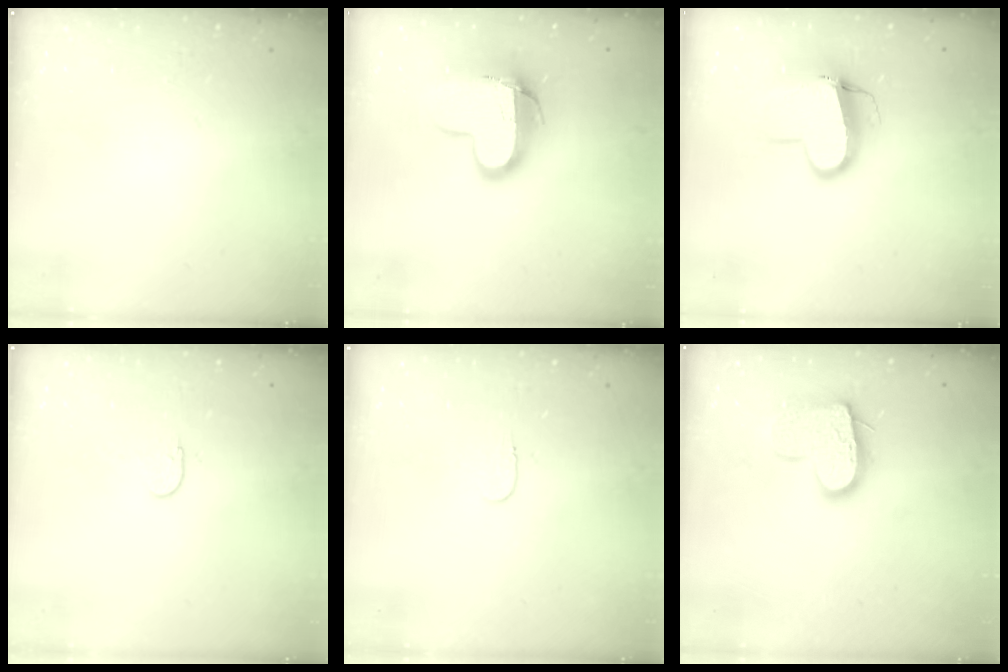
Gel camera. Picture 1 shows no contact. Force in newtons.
{"total": 12.8, "press": 12.7, "slide": 1.4}
{"total": 11.6, "press": 11.6, "slide": 1.2}
{"total": 3.8, "press": 3.8, "slide": 0.4}
{"total": 3.8, "press": 3.7, "slide": 0.4}
{"total": 14.0, "press": 14.0, "slide": 1.3}